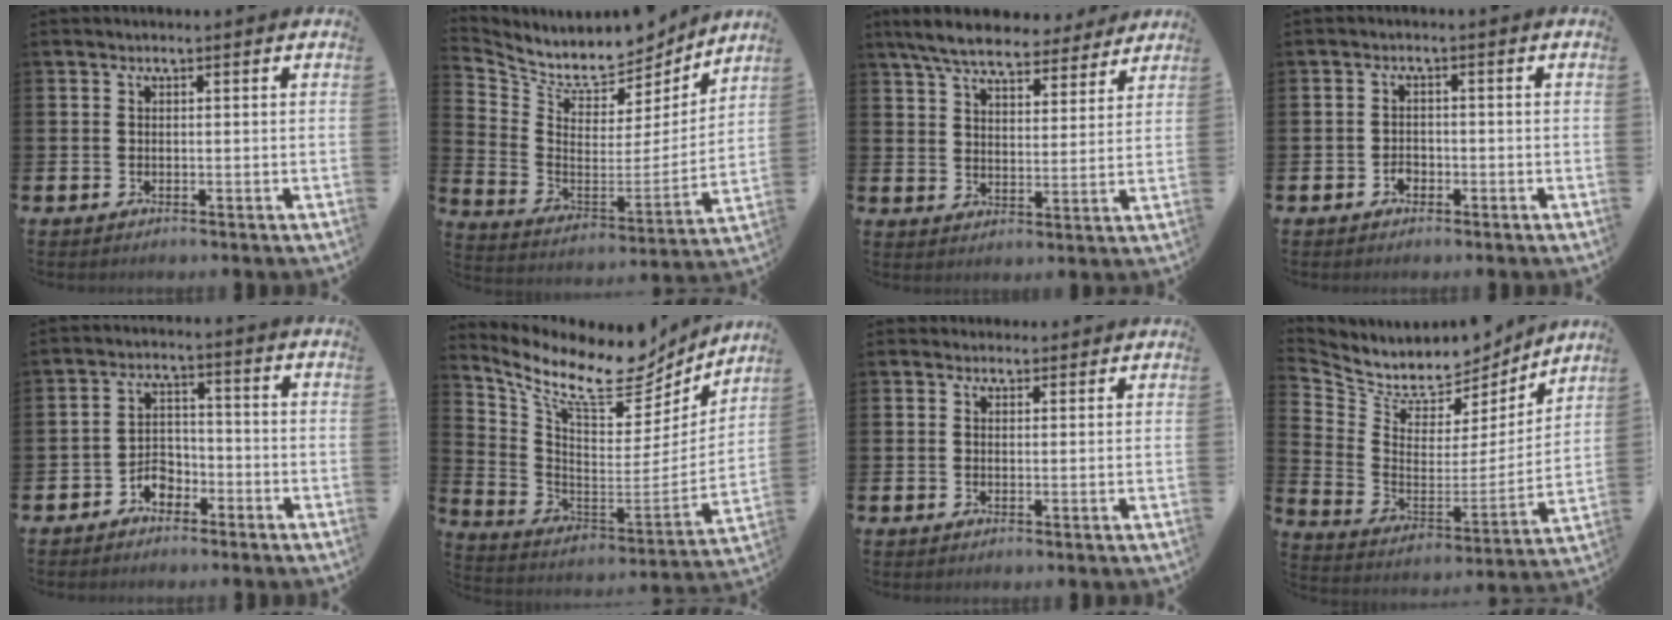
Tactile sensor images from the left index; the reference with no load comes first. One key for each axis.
{"total": 8.1, "fx": 7.6, "fy": 2.4, "fz": 1.1, "tx": -0.060, "ty": -0.068, "tz": 0.128}
{"total": 7.5, "fx": 6.9, "fy": 1.8, "fz": 2.3, "tx": -0.073, "ty": -0.032, "tz": 0.124}
{"total": 1.5, "fx": -0.9, "fy": 1.2, "fz": 0.5, "tx": -0.007, "ty": 0.000, "tz": -0.020}
{"total": 3.4, "fx": -2.5, "fy": 2.0, "fz": 0.9, "tx": -0.024, "ty": 0.007, "tz": -0.054}
{"total": 11.8, "fx": 9.3, "fy": 4.2, "fz": 6.0, "tx": -0.137, "ty": -0.070, "tz": 0.153}
{"total": 1.6, "fx": 1.4, "fy": 0.7, "fz": 0.0, "tx": 0.013, "ty": -0.001, "tz": 0.024}
{"total": 7.9, "fx": 7.2, "fy": 3.0, "fz": 0.6, "tx": -0.061, "ty": -0.062, "tz": 0.126}